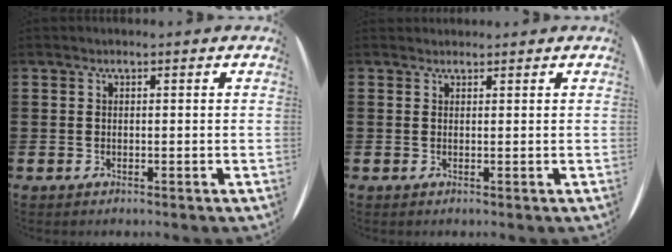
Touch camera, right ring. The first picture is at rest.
{"total": 0.7, "force": [0.6, 0.0, -0.2], "torque": [0.003, 0.004, 0.013]}